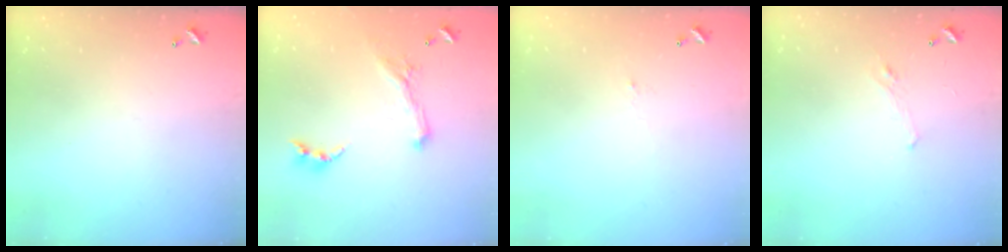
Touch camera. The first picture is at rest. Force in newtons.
{"total": 0.8, "press": 0.8, "slide": 0.2}
{"total": 0.8, "press": 0.7, "slide": 0.5}
{"total": 1.2, "press": 0.8, "slide": 0.9}